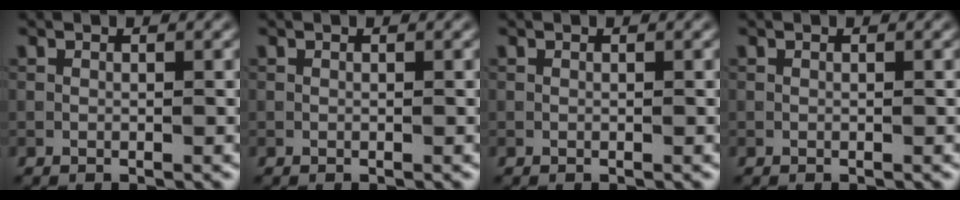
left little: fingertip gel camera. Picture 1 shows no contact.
{"total": 0.0}
{"total": 0.0}
{"total": 0.0}